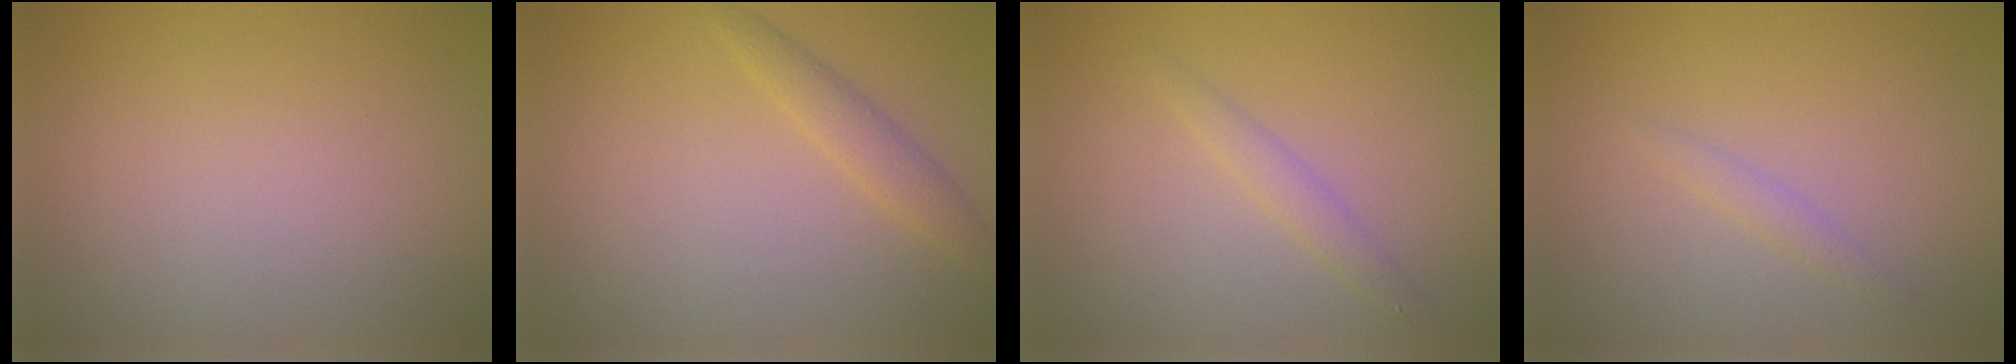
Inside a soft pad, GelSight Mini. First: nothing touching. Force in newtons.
{"total": 1.8, "press": 1.8, "slide": 0.1}
{"total": 1.4, "press": 1.4, "slide": 0.0}
{"total": 0.9, "press": 0.8, "slide": 0.0}